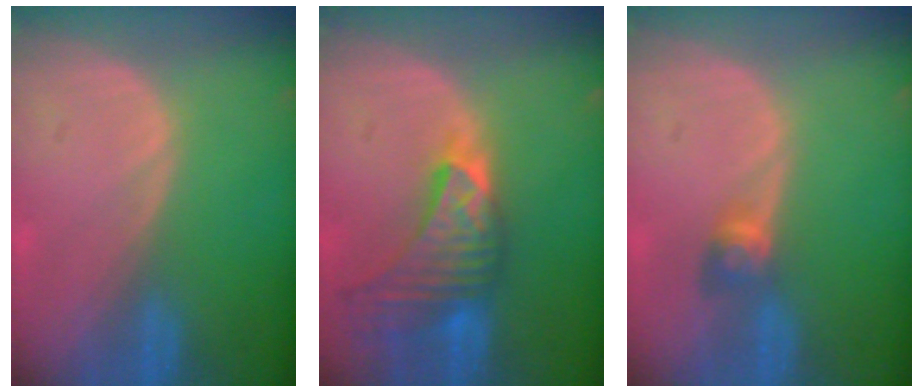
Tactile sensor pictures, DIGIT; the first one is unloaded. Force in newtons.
{"total": 8.9, "press": 8.3, "slide": 3.4}
{"total": 2.8, "press": 2.5, "slide": 1.3}